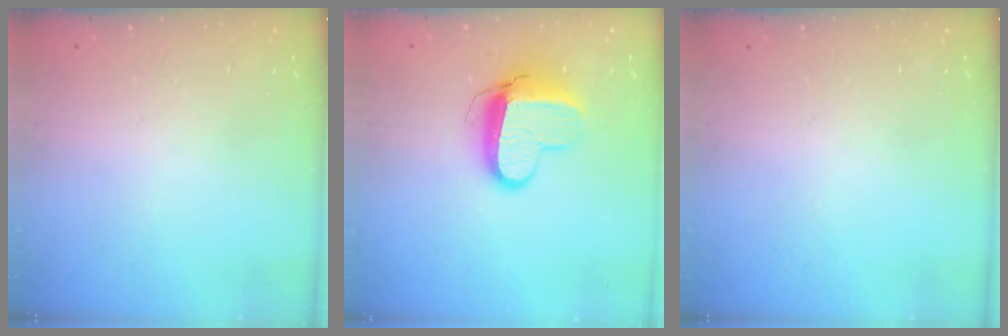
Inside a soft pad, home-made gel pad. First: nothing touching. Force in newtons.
{"total": 11.1, "press": 11.0, "slide": 1.0}
{"total": 0.0}